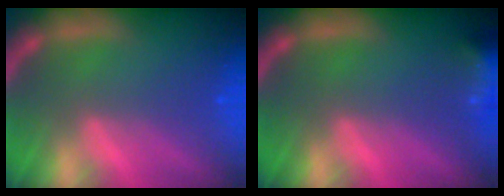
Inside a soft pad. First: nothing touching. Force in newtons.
{"total": 5.9}